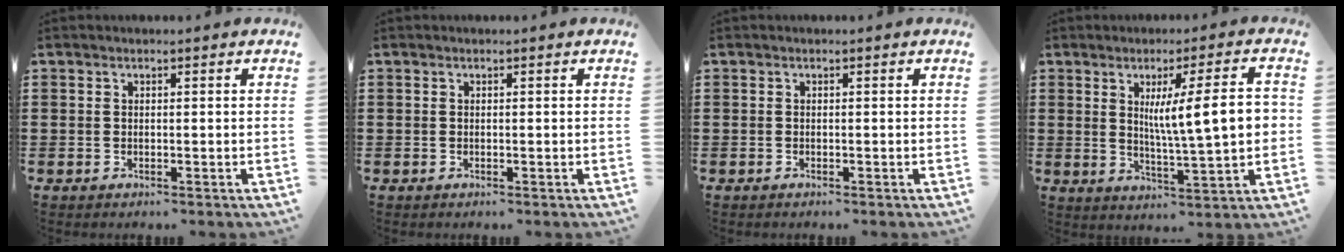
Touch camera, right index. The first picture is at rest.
{"total": 0.0}
{"total": 0.0}
{"total": 10.3, "force": [1.8, 1.5, 10.0], "torque": [-0.169, 0.000, 0.022]}